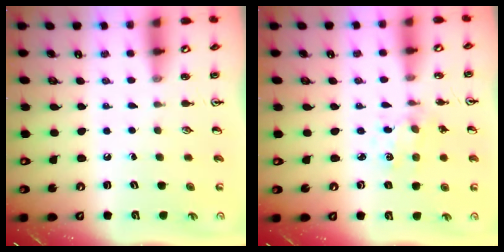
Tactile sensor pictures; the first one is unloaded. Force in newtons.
{"total": 1.1, "press": 1.1, "slide": 0.3}